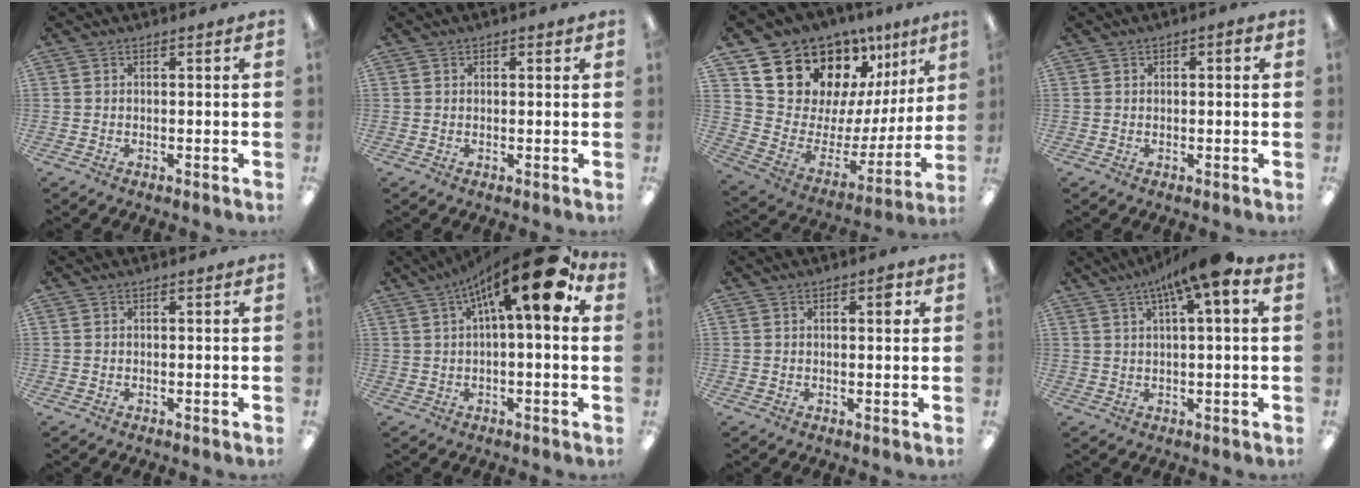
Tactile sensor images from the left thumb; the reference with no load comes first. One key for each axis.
{"total": 0.7, "fx": 0.5, "fy": 0.5, "fz": 0.2, "tx": -0.004, "ty": 0.003, "tz": 0.008}
{"total": 18.6, "fx": 14.5, "fy": 10.0, "fz": 5.9, "tx": -0.093, "ty": -0.118, "tz": 0.272}
{"total": 1.1, "fx": 0.3, "fy": 0.7, "fz": 0.7, "tx": -0.013, "ty": 0.003, "tz": 0.005}
{"total": 0.0}
{"total": 18.2, "fx": 8.5, "fy": 4.9, "fz": 15.4, "tx": -0.230, "ty": -0.043, "tz": 0.128}
{"total": 3.1, "fx": 1.1, "fy": 1.3, "fz": 2.6, "tx": -0.022, "ty": -0.006, "tz": 0.009}
{"total": 9.9, "fx": 5.0, "fy": 1.7, "fz": 8.4, "tx": -0.148, "ty": -0.015, "tz": 0.084}